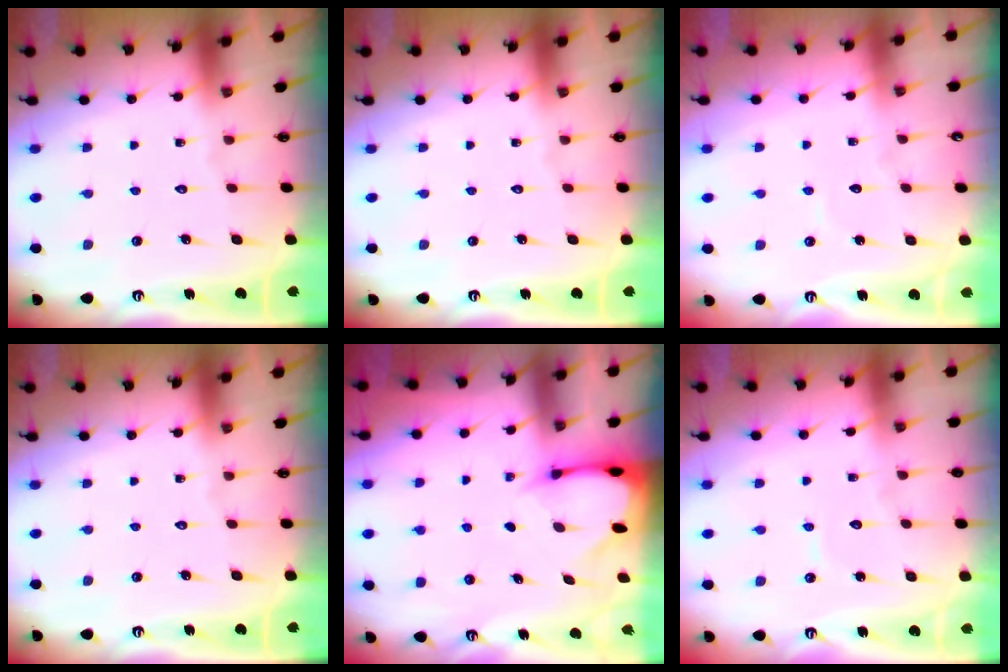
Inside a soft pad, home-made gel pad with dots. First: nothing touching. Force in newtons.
{"total": 0.0}
{"total": 3.9, "press": 3.9, "slide": 0.3}
{"total": 0.0}
{"total": 3.0, "press": 3.0, "slide": 0.3}
{"total": 4.7, "press": 4.6, "slide": 0.5}